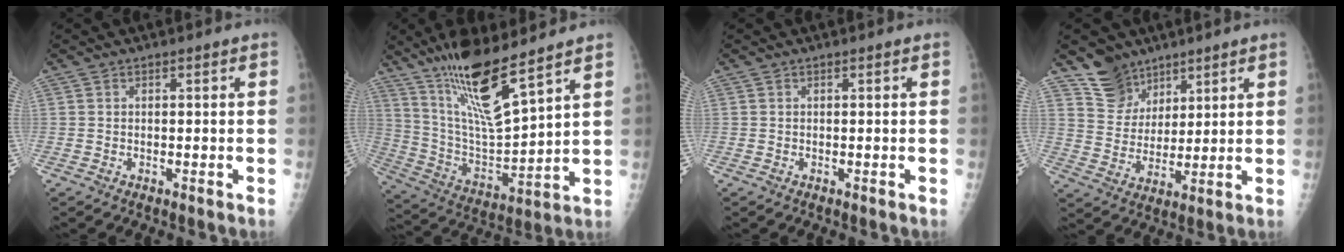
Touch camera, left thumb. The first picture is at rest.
{"total": 17.3, "force": [11.8, 3.1, 12.2], "torque": [-0.211, -0.068, 0.233]}
{"total": 0.0}
{"total": 8.2, "force": [6.1, 5.5, 0.6], "torque": [0.023, -0.053, 0.122]}